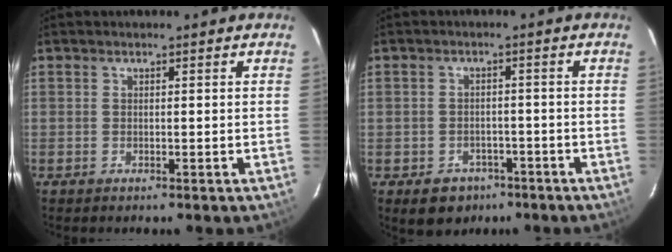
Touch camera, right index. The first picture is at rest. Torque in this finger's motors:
{"motor_torque": [-0.46, 0.06, -0.66, -0.21]}